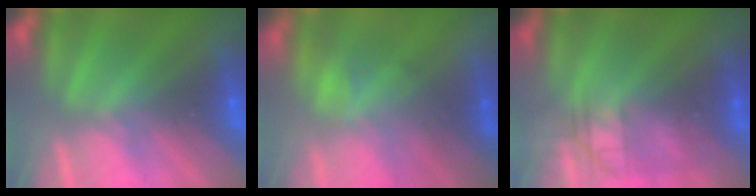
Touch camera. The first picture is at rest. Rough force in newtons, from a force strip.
{"total": 1.8}
{"total": 2.2}